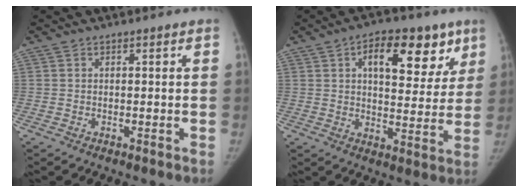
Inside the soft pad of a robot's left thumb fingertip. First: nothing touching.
{"total": 15.5, "force": [7.3, 8.2, 10.9], "torque": [-0.101, -0.015, 0.105]}